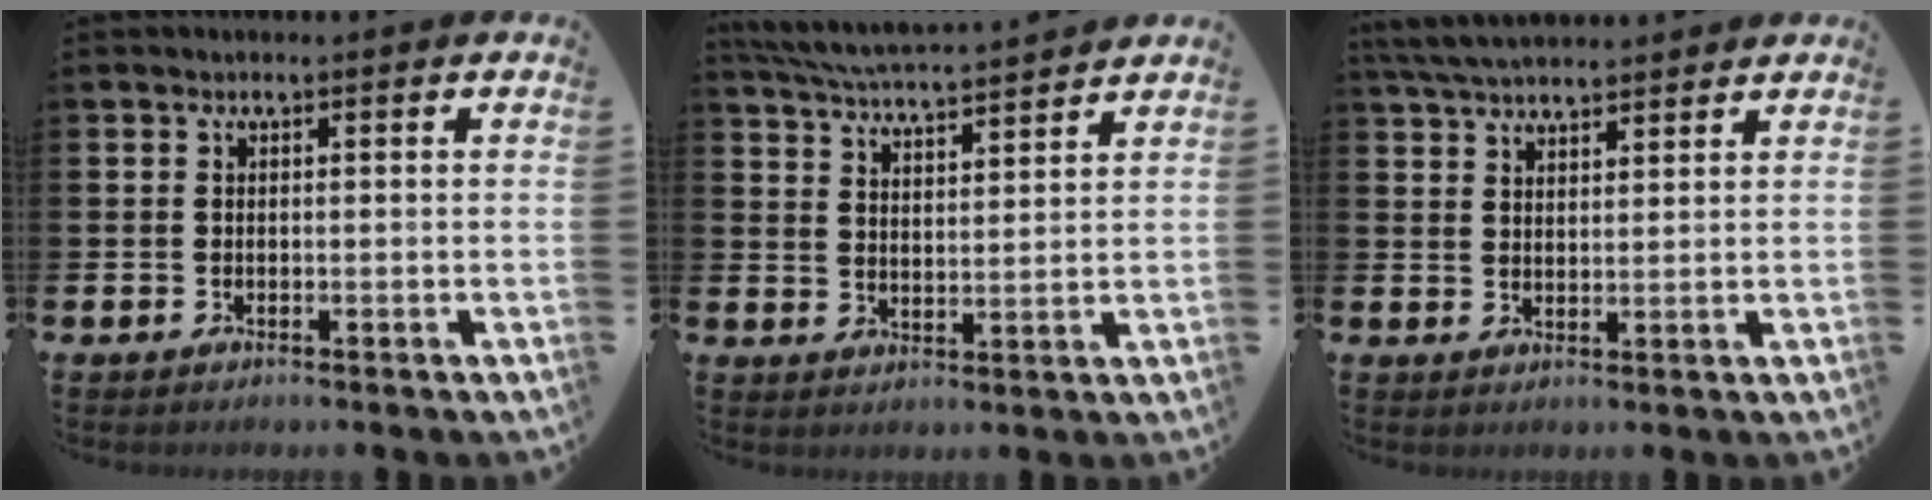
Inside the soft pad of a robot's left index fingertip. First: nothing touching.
{"total": 5.5, "force": [5.4, 0.0, 1.0], "torque": [-0.045, -0.037, 0.096]}
{"total": 4.9, "force": [4.7, 0.7, 1.0], "torque": [-0.040, -0.014, 0.088]}